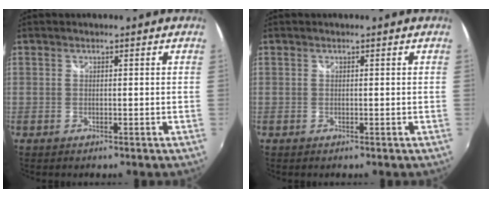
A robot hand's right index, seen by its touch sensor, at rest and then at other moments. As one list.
[{"total": 0.0}]